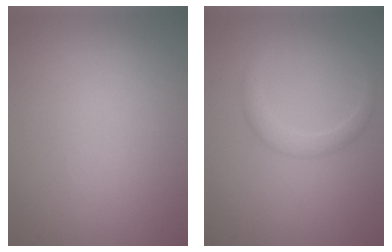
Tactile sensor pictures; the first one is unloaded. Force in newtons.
{"total": 1.7, "press": 1.7, "slide": 0.2}